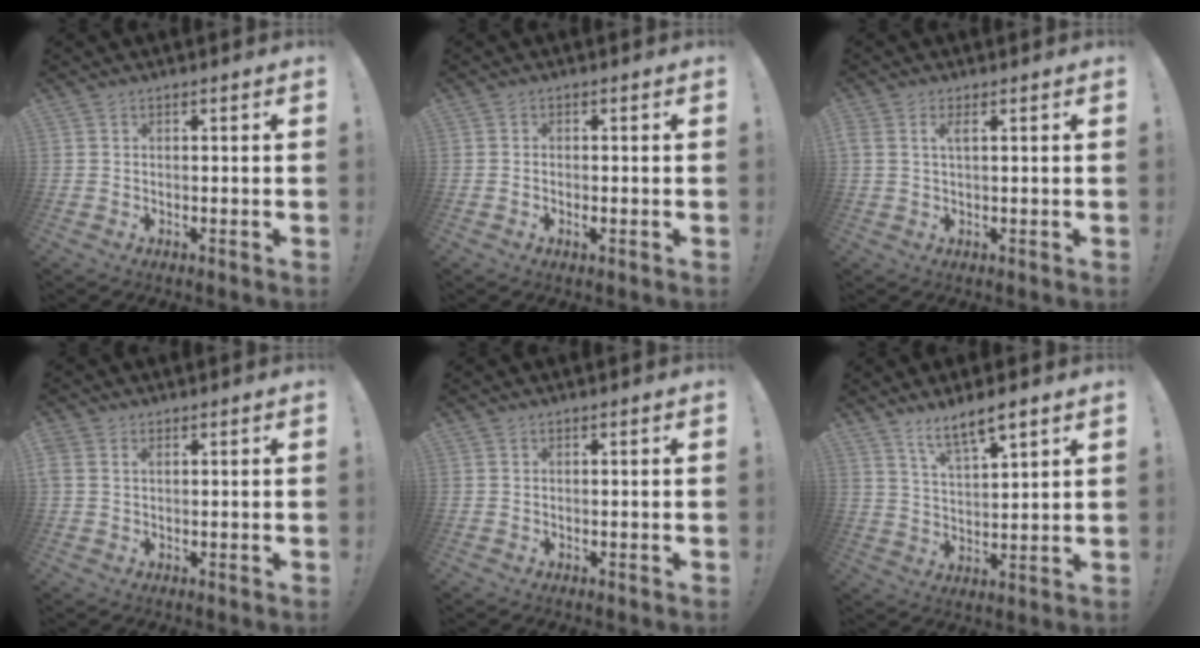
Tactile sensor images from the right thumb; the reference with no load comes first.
{"total": 1.0, "force": [-0.6, 0.5, 0.6], "torque": [-0.016, 0.004, -0.009]}
{"total": 2.0, "force": [1.2, 0.6, 1.5], "torque": [-0.026, -0.002, 0.022]}
{"total": 1.4, "force": [0.7, 0.9, 0.8], "torque": [-0.020, 0.004, 0.013]}
{"total": 0.0}
{"total": 8.3, "force": [6.4, 1.9, 4.9], "torque": [-0.076, -0.038, 0.112]}